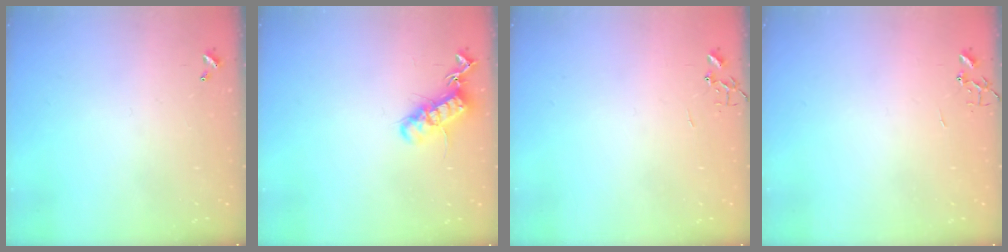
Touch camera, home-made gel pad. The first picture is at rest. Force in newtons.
{"total": 14.3, "press": 14.3, "slide": 1.0}
{"total": 0.0}
{"total": 0.0}